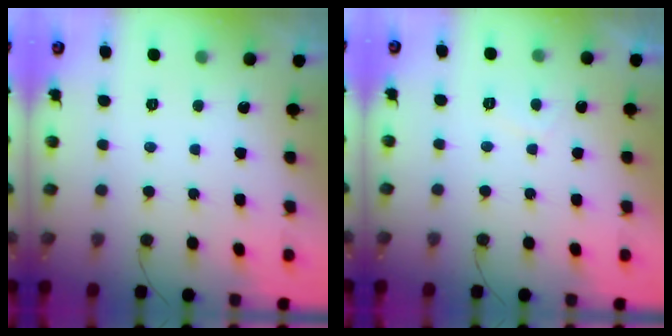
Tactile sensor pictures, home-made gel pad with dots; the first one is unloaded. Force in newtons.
{"total": 0.7, "press": 0.5, "slide": 0.5}